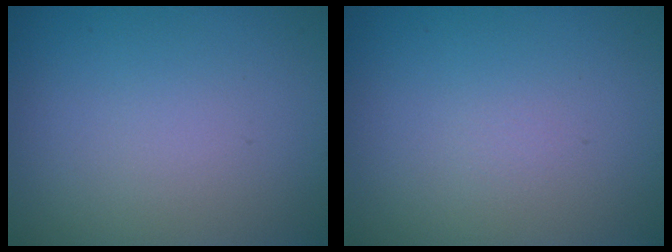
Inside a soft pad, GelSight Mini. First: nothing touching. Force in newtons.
{"total": 0.0}